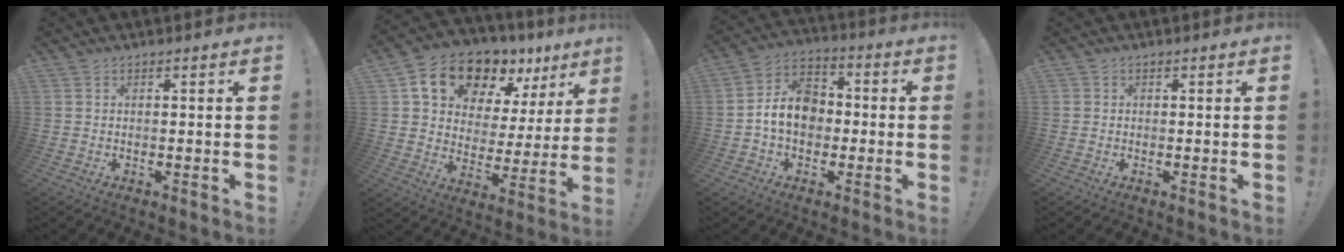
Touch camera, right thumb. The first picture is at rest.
{"total": 16.4, "force": [12.1, 8.6, 6.9], "torque": [-0.118, -0.082, 0.220]}
{"total": 11.5, "force": [-1.1, 8.9, 7.2], "torque": [-0.123, 0.022, -0.012]}
{"total": 0.7, "force": [0.2, 0.7, 0.1], "torque": [-0.008, 0.005, 0.005]}